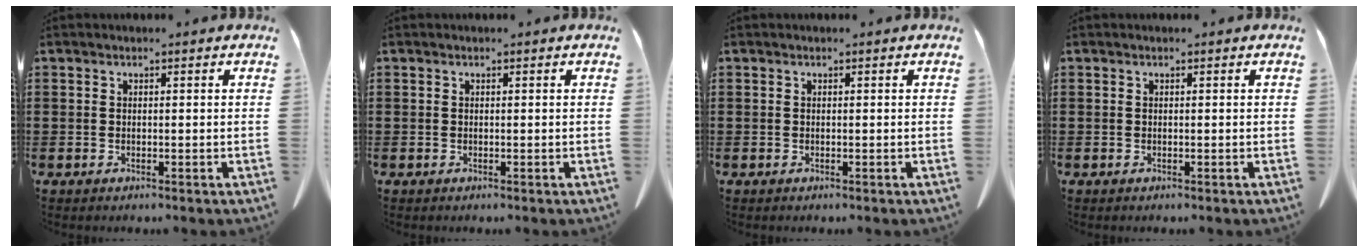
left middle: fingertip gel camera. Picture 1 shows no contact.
{"total": 0.0}
{"total": 0.0}
{"total": 0.0}